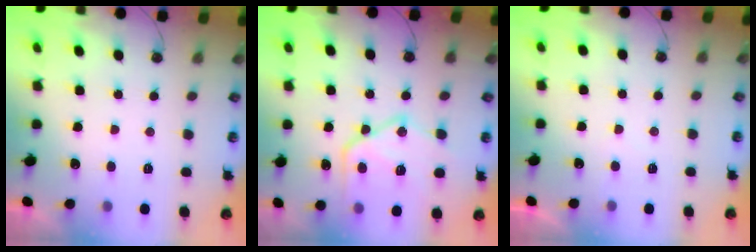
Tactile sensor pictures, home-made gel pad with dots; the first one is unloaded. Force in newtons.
{"total": 19.0, "press": 18.9, "slide": 1.9}
{"total": 2.0, "press": 2.0, "slide": 0.3}